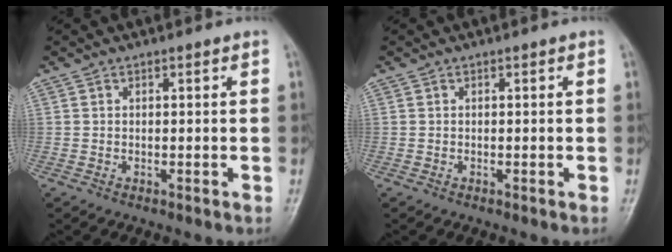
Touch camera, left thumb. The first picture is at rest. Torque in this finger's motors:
{"motor_torque": [0.01, 0.01, -0.10, -0.12, 0.00]}